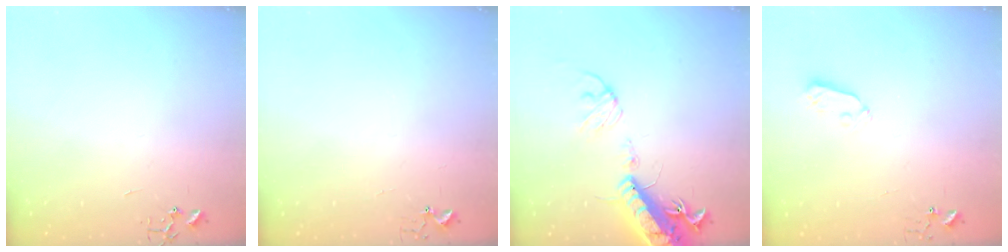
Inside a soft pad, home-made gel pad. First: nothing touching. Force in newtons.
{"total": 3.8, "press": 3.8, "slide": 0.3}
{"total": 17.2, "press": 16.7, "slide": 3.9}
{"total": 3.8, "press": 3.8, "slide": 0.6}